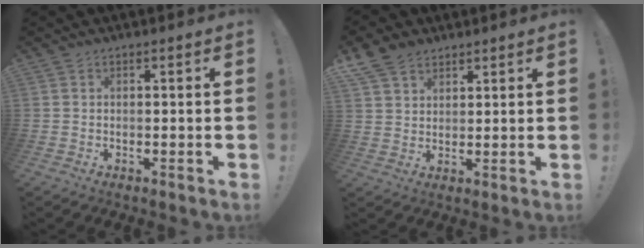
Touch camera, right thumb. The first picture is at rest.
{"total": 7.5, "force": [5.3, 4.7, 2.5], "torque": [-0.049, -0.021, 0.106]}